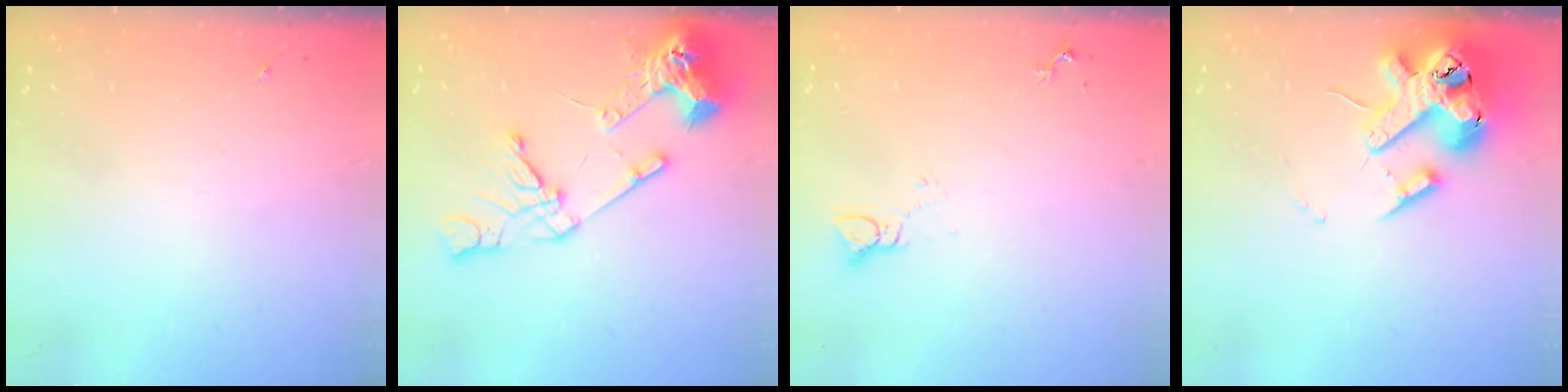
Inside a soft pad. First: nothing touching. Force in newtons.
{"total": 19.7, "press": 19.5, "slide": 2.6}
{"total": 3.0, "press": 3.0, "slide": 0.2}
{"total": 18.6, "press": 18.4, "slide": 2.8}